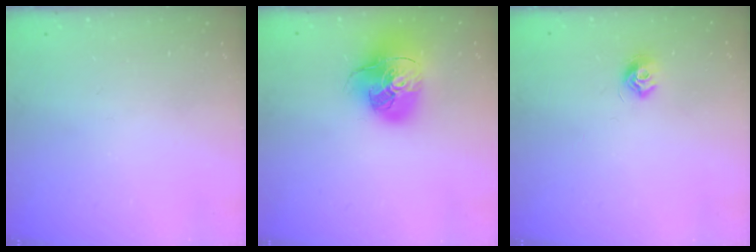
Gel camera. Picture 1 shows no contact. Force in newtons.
{"total": 17.8, "press": 17.6, "slide": 2.6}
{"total": 7.9, "press": 7.9, "slide": 0.6}